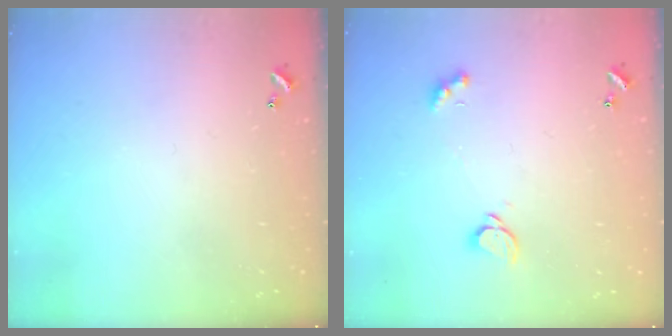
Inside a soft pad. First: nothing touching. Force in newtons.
{"total": 1.8, "press": 1.7, "slide": 0.5}